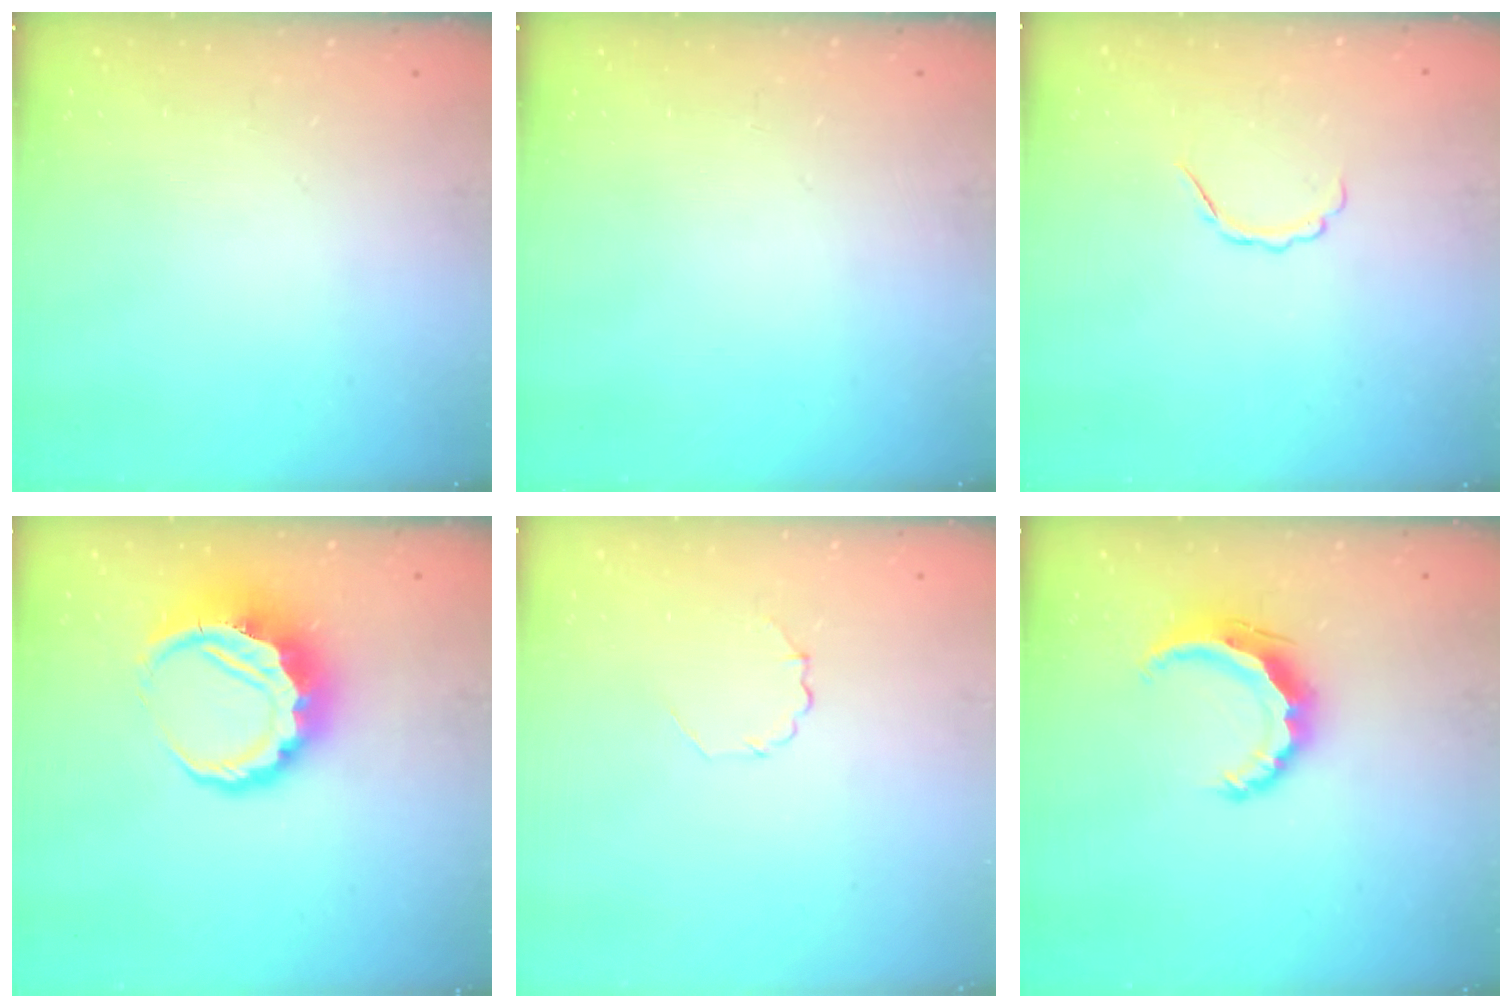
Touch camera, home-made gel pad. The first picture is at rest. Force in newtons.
{"total": 0.0}
{"total": 3.7, "press": 3.7, "slide": 0.6}
{"total": 9.2, "press": 9.0, "slide": 1.9}
{"total": 2.8, "press": 2.6, "slide": 1.1}
{"total": 7.4, "press": 7.4, "slide": 0.3}